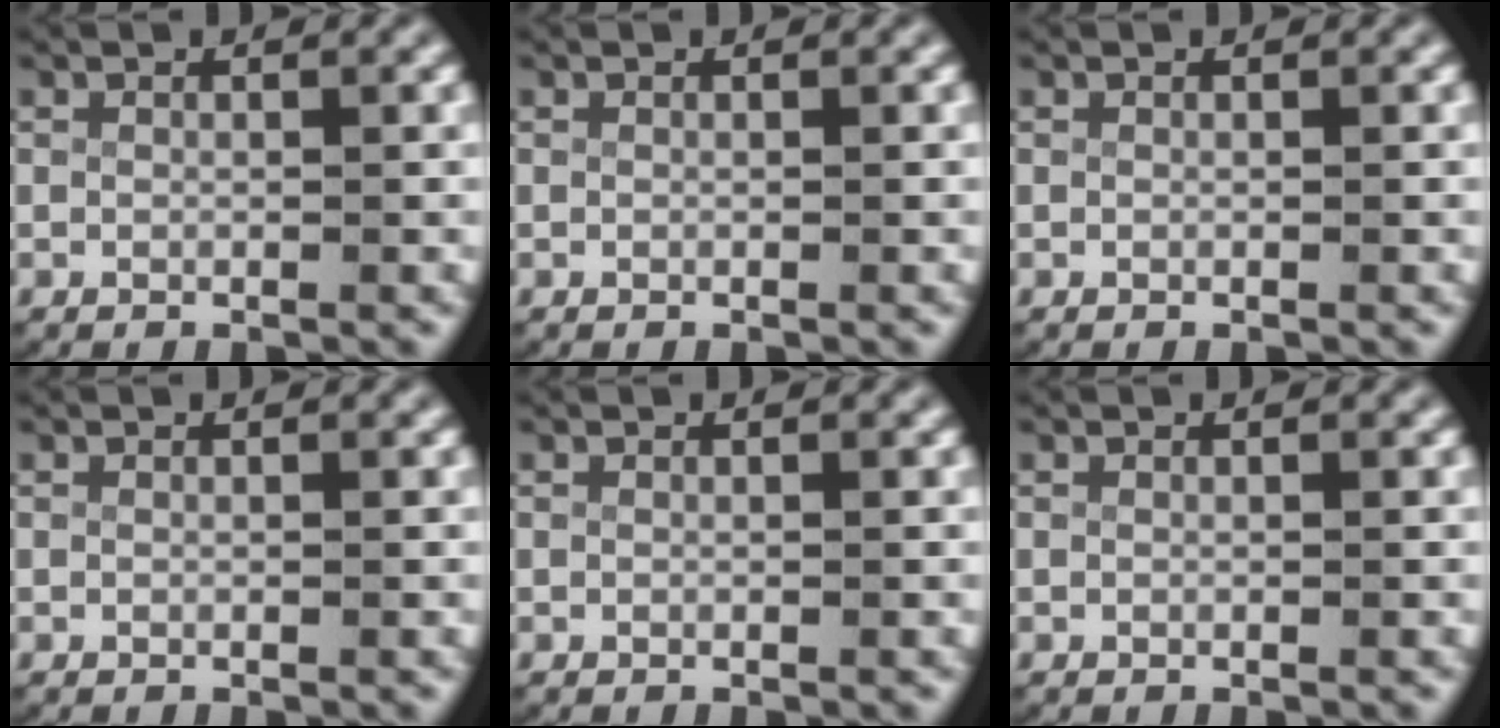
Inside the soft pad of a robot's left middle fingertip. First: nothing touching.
{"total": 0.0}
{"total": 0.0}
{"total": 0.0}
{"total": 0.0}
{"total": 0.0}